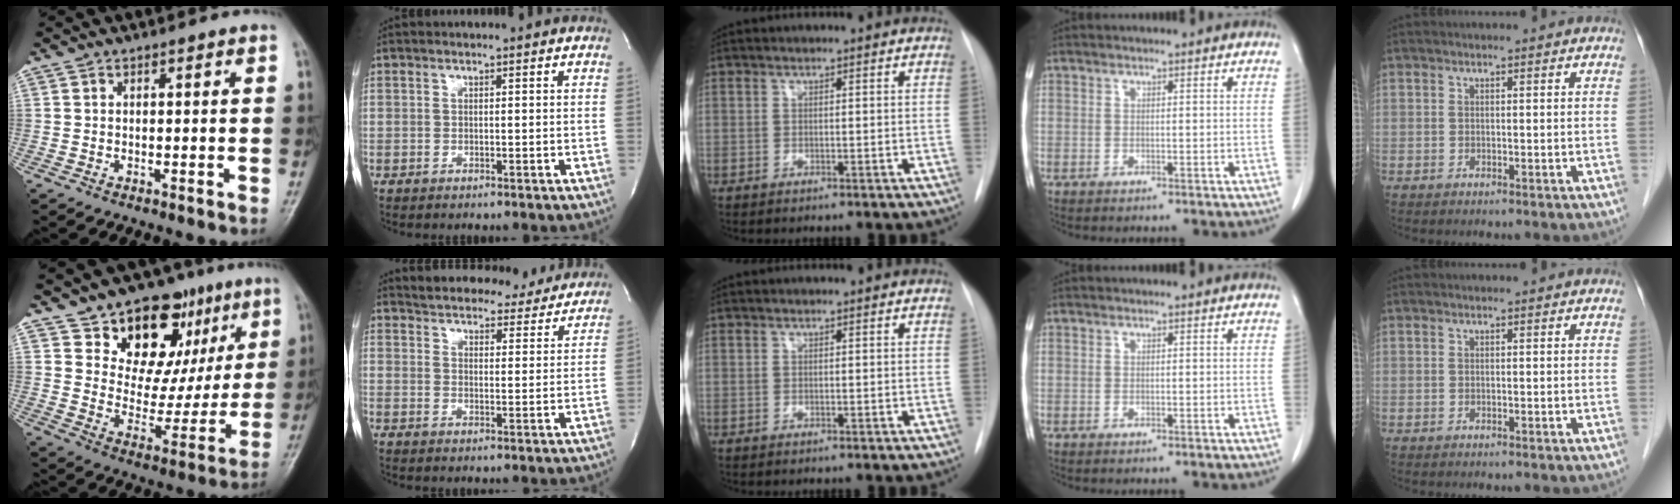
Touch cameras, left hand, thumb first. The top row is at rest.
{"thumb": {"total": 19.5, "force": [10.1, 12.3, 11.2], "torque": [-0.091, -0.032, 0.159]}, "index": {"total": 15.4, "force": [14.6, 3.8, 2.9], "torque": [-0.030, -0.006, 0.180]}}